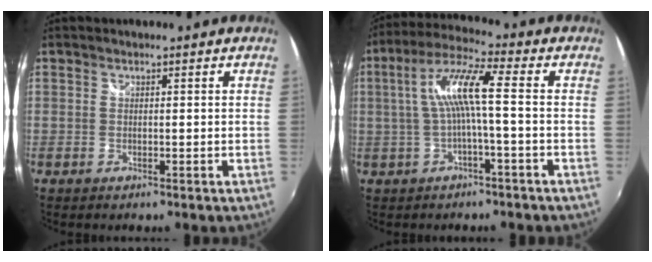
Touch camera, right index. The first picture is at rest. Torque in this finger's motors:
{"motor_torque": [1.13, -0.27, 0.65, 0.18]}